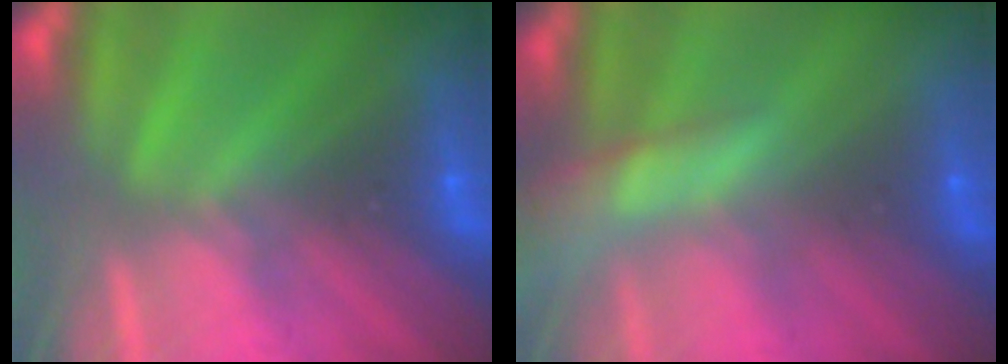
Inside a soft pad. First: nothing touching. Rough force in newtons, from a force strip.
{"total": 6.9}